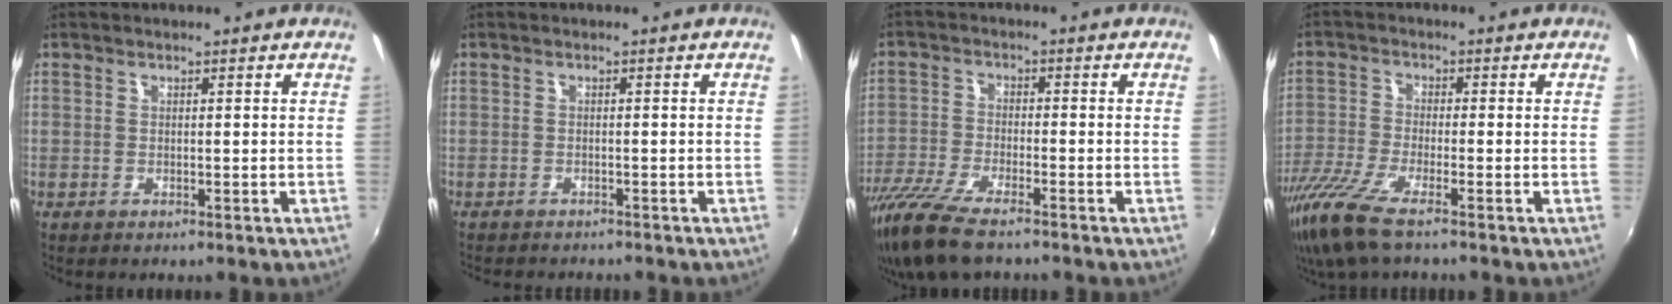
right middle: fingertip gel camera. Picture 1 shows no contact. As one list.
[{"total": 3.4, "force": [-3.2, 0.6, 1.0], "torque": [-0.028, -0.014, -0.049]}, {"total": 11.6, "force": [-9.0, 2.4, 6.9], "torque": [-0.161, -0.039, -0.175]}, {"total": 9.6, "force": [-6.9, 1.1, 6.5], "torque": [-0.156, -0.032, -0.137]}]